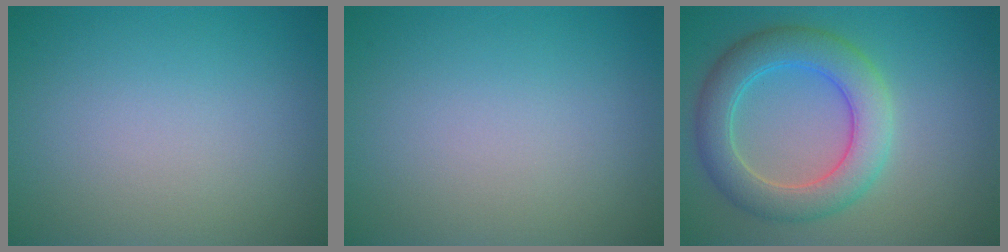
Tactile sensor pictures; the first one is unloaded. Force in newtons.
{"total": 0.0}
{"total": 5.8, "press": 5.8, "slide": 0.3}